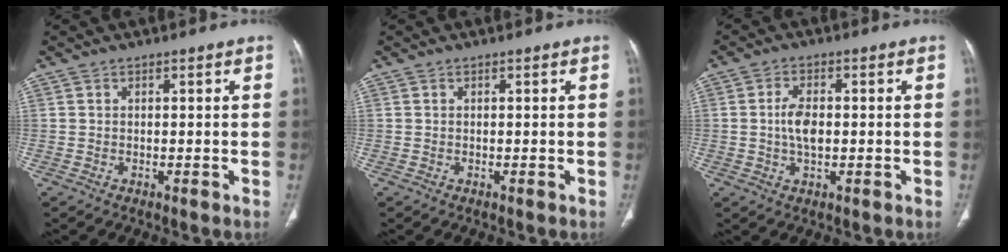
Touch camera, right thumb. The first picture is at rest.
{"total": 0.0}
{"total": 4.9, "force": [-0.1, 2.6, 4.2], "torque": [-0.082, 0.005, -0.002]}